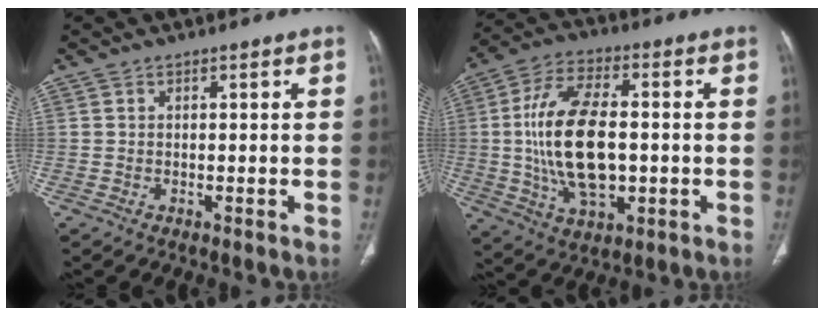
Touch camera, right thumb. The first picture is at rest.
{"total": 18.1, "force": [-0.4, 9.5, 15.4], "torque": [-0.290, 0.009, -0.002]}